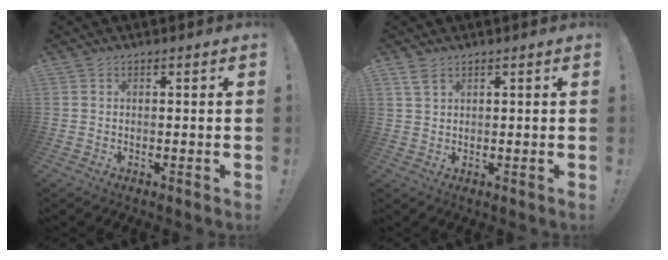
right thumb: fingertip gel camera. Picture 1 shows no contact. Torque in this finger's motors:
{"motor_torque": [0.01, 0.01, 0.12, -0.11, -0.03]}